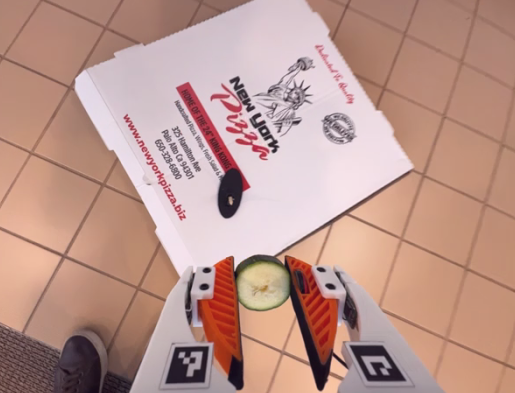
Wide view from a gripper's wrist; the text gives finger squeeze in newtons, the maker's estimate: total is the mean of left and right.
{"total": 7.6, "left": 7.5, "right": 7.8}